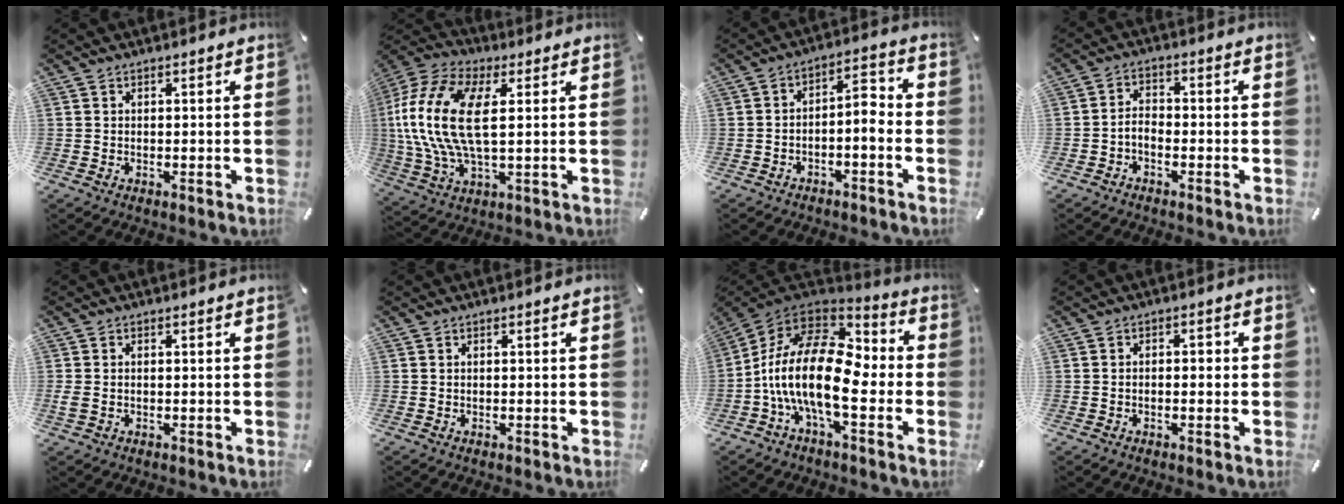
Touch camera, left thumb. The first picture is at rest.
{"total": 17.9, "force": [2.9, 8.8, 15.3], "torque": [-0.345, -0.009, 0.047]}
{"total": 5.5, "force": [-2.7, 2.3, 4.2], "torque": [-0.071, 0.013, -0.050]}
{"total": 3.2, "force": [-2.0, 1.8, 1.7], "torque": [-0.043, 0.009, -0.043]}
{"total": 1.5, "force": [-0.2, 0.9, 1.2], "torque": [-0.023, 0.002, -0.004]}
{"total": 0.0}
{"total": 20.9, "force": [-4.5, 9.6, 18.0], "torque": [-0.378, 0.009, -0.078]}
{"total": 1.9, "force": [-0.7, 1.0, 1.5], "torque": [-0.028, 0.007, -0.014]}